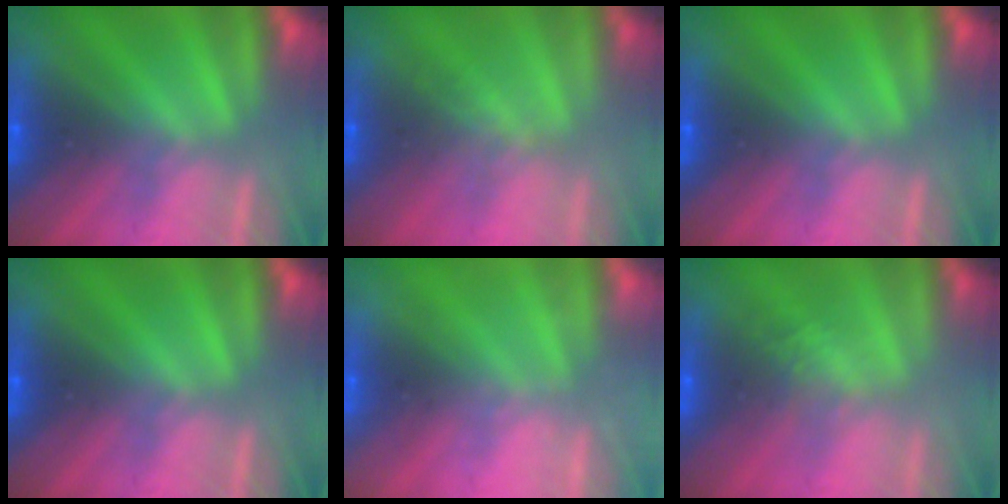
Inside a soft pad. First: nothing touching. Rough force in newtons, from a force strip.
{"total": 1.4}
{"total": 0.0}
{"total": 0.0}
{"total": 2.0}
{"total": 1.1}